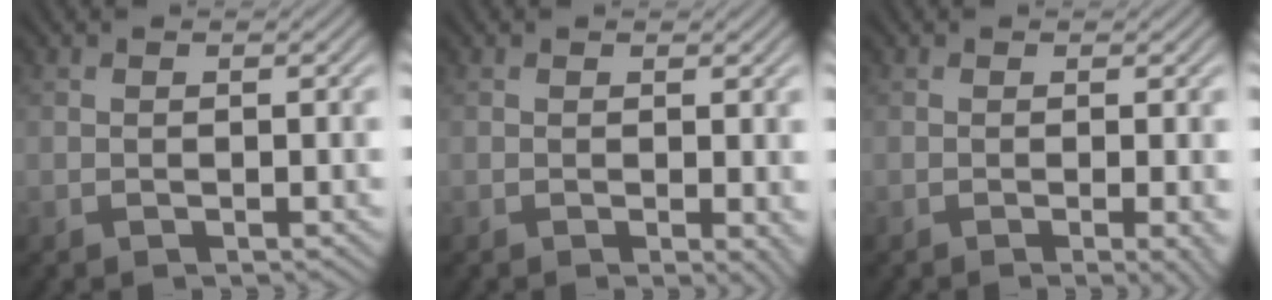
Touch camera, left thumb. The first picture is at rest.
{"total": 1.6, "force": [0.1, 0.4, 1.6], "torque": [-0.019, -0.005, 0.000]}
{"total": 2.2, "force": [-0.4, 0.3, 2.1], "torque": [-0.031, 0.000, -0.012]}